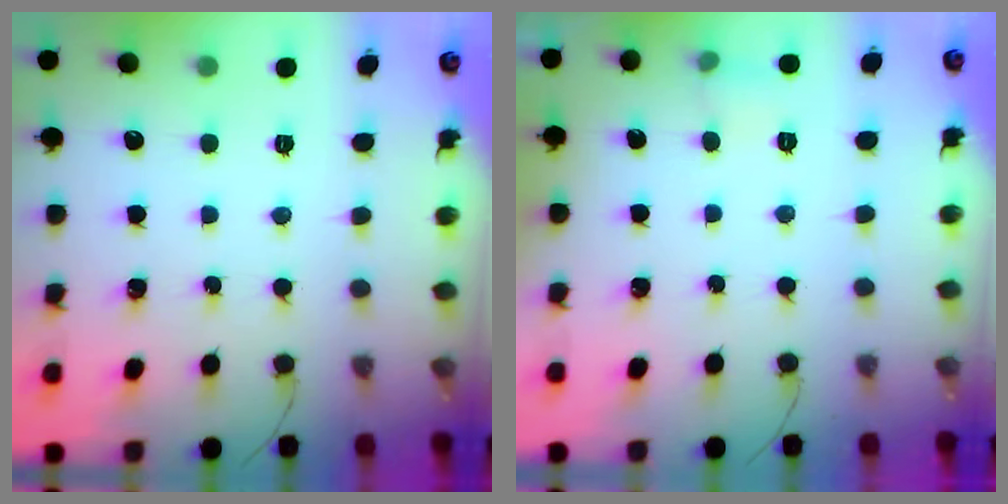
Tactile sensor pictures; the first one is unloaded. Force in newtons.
{"total": 6.9, "press": 3.6, "slide": 5.9}